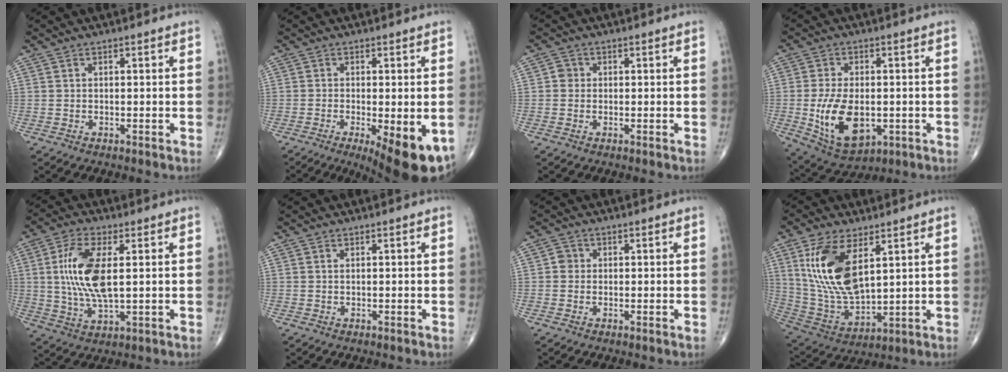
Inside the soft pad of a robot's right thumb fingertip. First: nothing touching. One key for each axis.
{"total": 13.1, "fx": -5.5, "fy": 4.2, "fz": 11.2, "tx": -0.128, "ty": -0.015, "tz": -0.072}
{"total": 1.7, "fx": 0.0, "fy": 1.6, "fz": 0.5, "tx": 0.001, "ty": 0.004, "tz": -0.004}
{"total": 13.3, "fx": -2.2, "fy": 7.7, "fz": 10.7, "tx": -0.182, "ty": -0.009, "tz": -0.020}
{"total": 12.2, "fx": 1.8, "fy": 4.9, "fz": 11.0, "tx": -0.229, "ty": -0.010, "tz": 0.038}
{"total": 0.0}
{"total": 1.7, "fx": 0.0, "fy": 1.6, "fz": 0.5, "tx": 0.001, "ty": 0.004, "tz": -0.004}
{"total": 16.6, "fx": 6.0, "fy": 7.8, "fz": 13.4, "tx": -0.259, "ty": -0.026, "tz": 0.130}